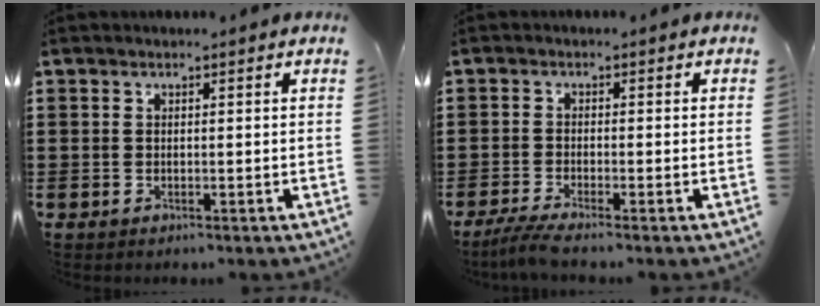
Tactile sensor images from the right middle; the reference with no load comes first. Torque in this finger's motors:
{"motor_torque": [0.84, -0.42, 0.01, 0.05]}